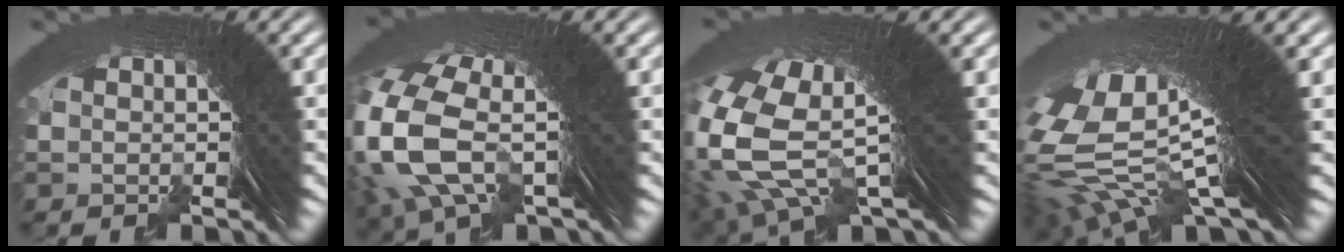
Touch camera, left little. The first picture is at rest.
{"total": 10.2, "force": [1.4, 6.6, 7.7], "torque": [-0.201, -0.017, 0.022]}
{"total": 13.0, "force": [2.2, 8.2, 9.8], "torque": [-0.229, -0.017, 0.038]}
{"total": 17.9, "force": [4.3, 7.9, 15.5], "torque": [-0.290, -0.015, 0.077]}